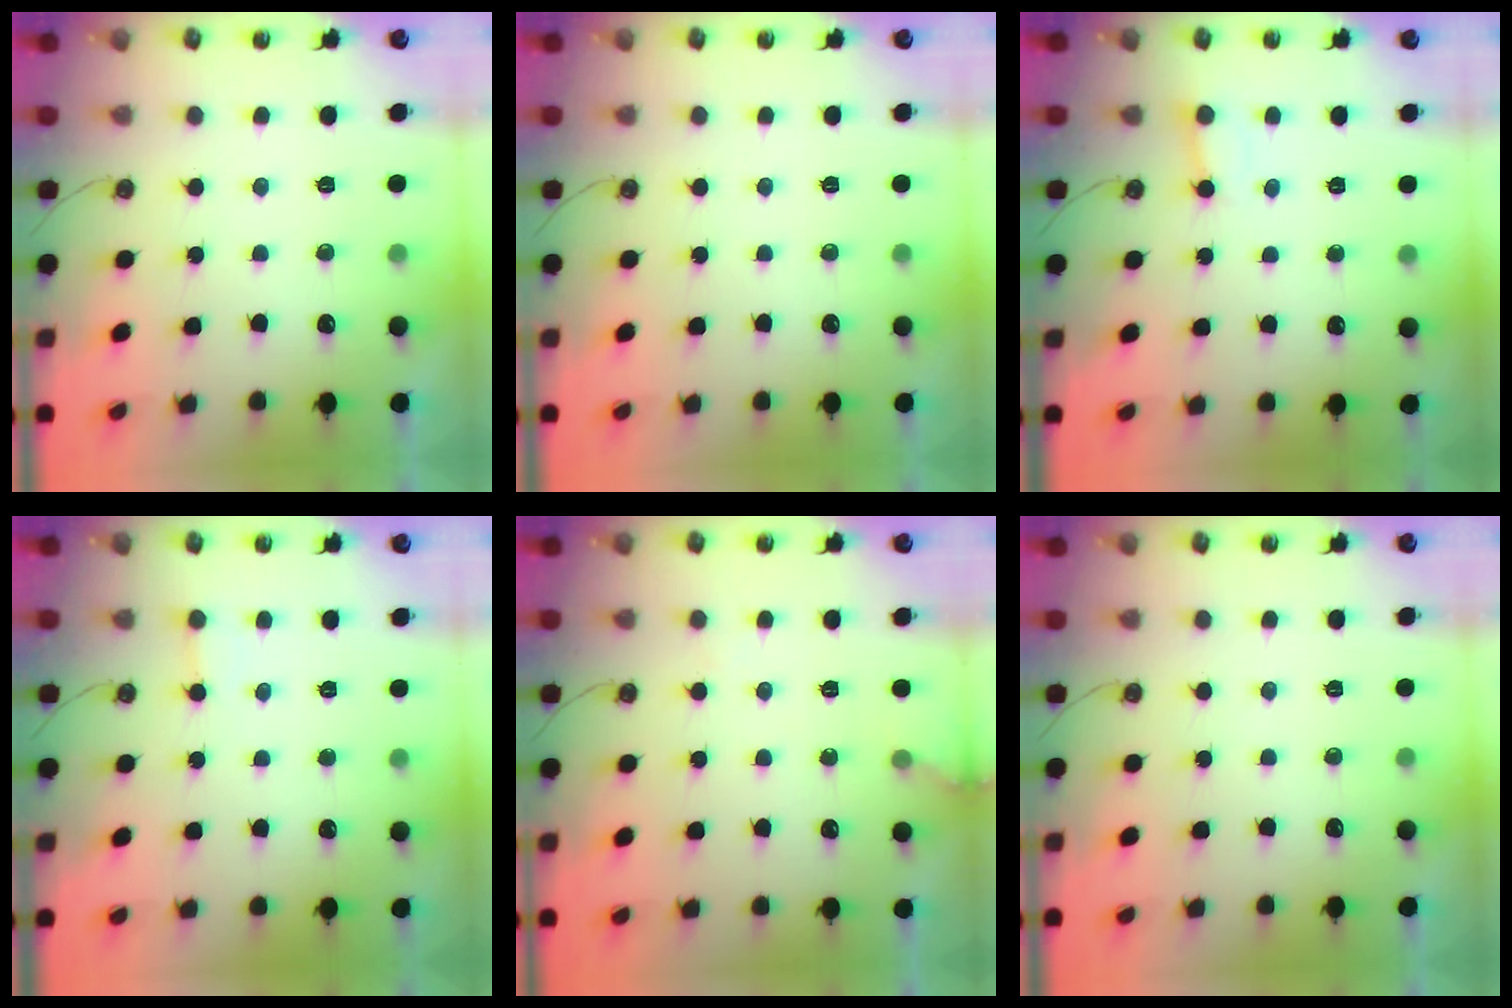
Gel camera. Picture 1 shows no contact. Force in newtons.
{"total": 0.0}
{"total": 2.5, "press": 2.4, "slide": 0.4}
{"total": 1.9, "press": 1.9, "slide": 0.3}
{"total": 5.5, "press": 5.5, "slide": 0.2}
{"total": 0.0}